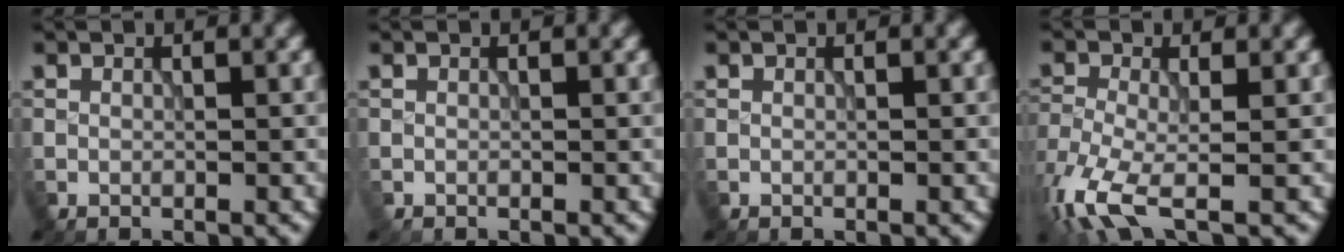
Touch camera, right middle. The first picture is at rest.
{"total": 0.0}
{"total": 0.0}
{"total": 6.4, "force": [-3.5, 2.6, 4.7], "torque": [-0.112, -0.012, -0.079]}